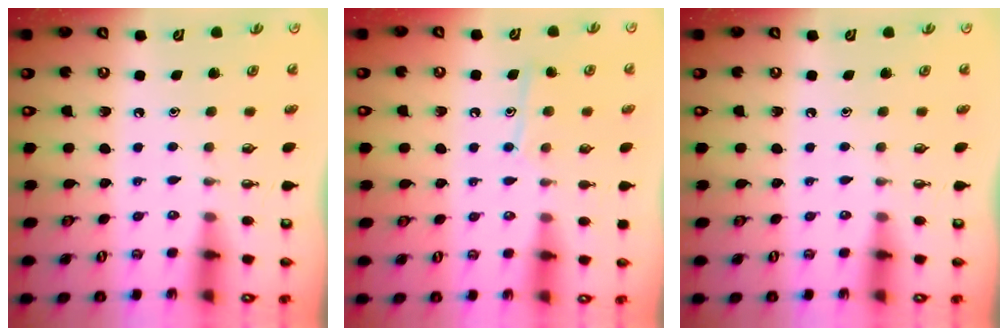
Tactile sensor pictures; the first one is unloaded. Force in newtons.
{"total": 9.2, "press": 9.1, "slide": 0.7}
{"total": 0.0}